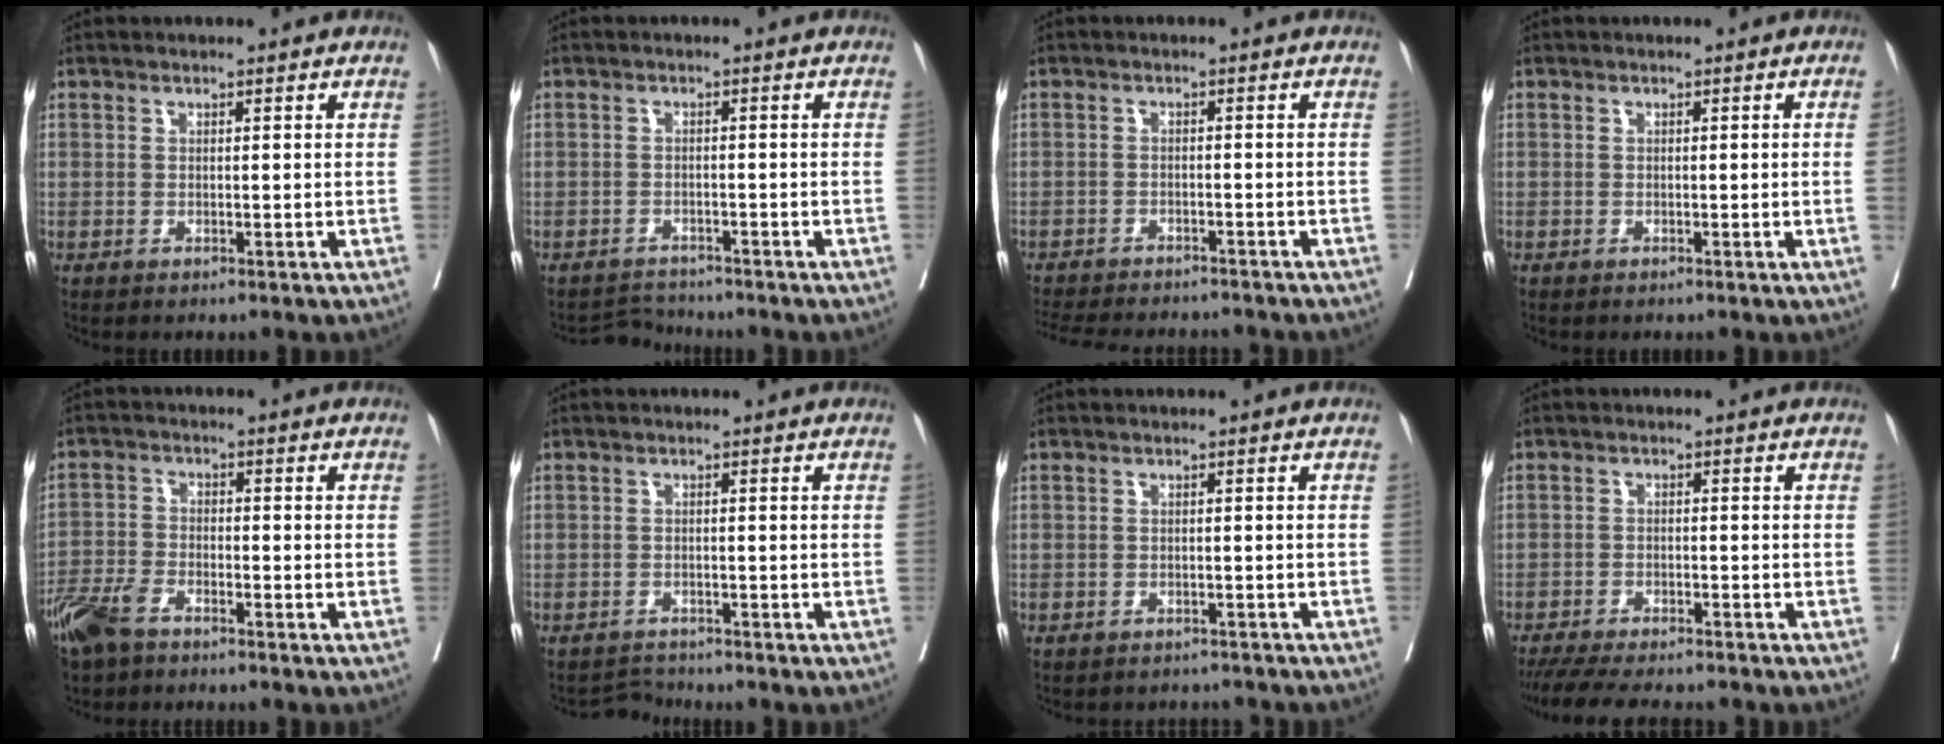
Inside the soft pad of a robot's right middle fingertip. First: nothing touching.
{"total": 3.0, "force": [-2.8, -0.2, -1.0], "torque": [0.016, -0.012, -0.045]}
{"total": 13.7, "force": [-12.5, 2.9, 4.8], "torque": [-0.105, -0.013, -0.170]}
{"total": 0.9, "force": [-0.2, -0.4, 0.8], "torque": [-0.006, 0.001, -0.003]}
{"total": 6.1, "force": [-4.8, 2.1, 3.0], "torque": [-0.071, -0.009, -0.095]}
{"total": 2.3, "force": [-2.1, -0.2, -0.9], "torque": [0.015, -0.014, -0.033]}
{"total": 4.9, "force": [-4.8, 1.2, 0.0], "torque": [0.002, 0.000, -0.056]}
{"total": 12.4, "force": [-11.0, 1.8, 5.3], "torque": [-0.082, -0.017, -0.157]}